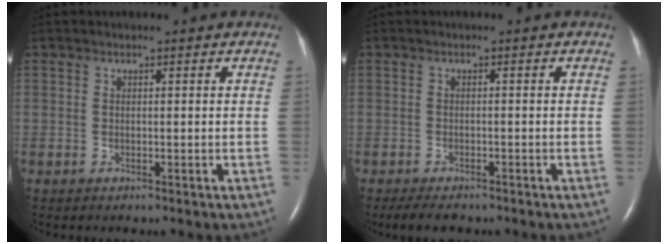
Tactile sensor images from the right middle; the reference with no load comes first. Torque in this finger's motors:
{"motor_torque": [0.29, -0.26, 0.00, 0.00]}